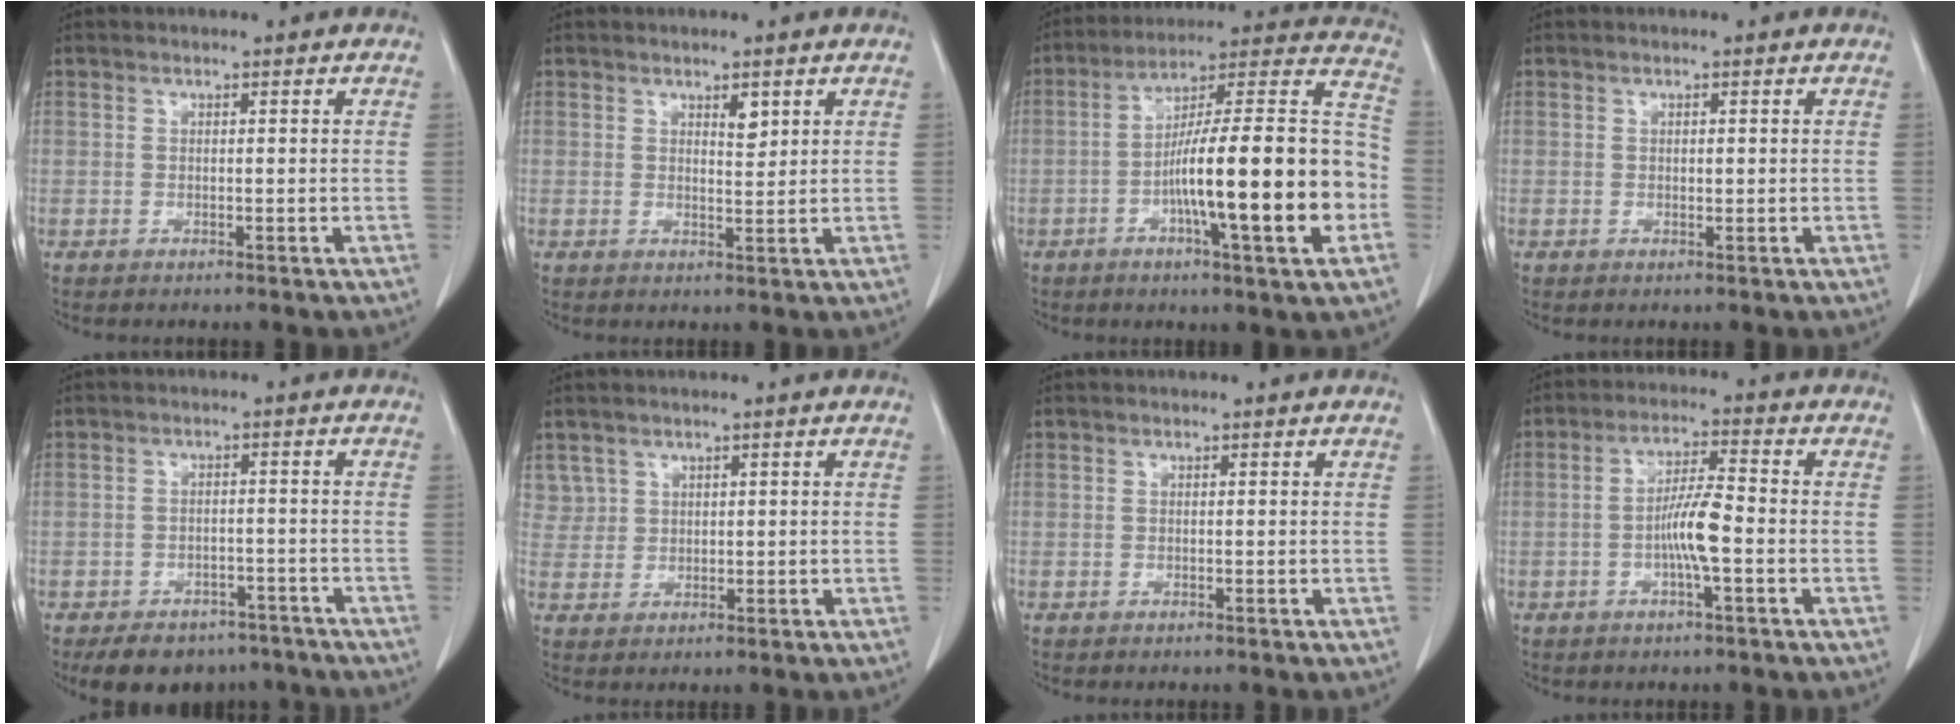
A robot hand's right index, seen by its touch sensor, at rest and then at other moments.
{"total": 2.2, "force": [1.3, 0.7, 1.6], "torque": [-0.028, -0.006, 0.022]}
{"total": 22.1, "force": [-5.4, 1.8, 21.4], "torque": [-0.299, 0.013, -0.085]}
{"total": 0.6, "force": [0.1, 0.3, 0.5], "torque": [-0.008, -0.001, 0.003]}
{"total": 9.8, "force": [-7.5, 5.6, 2.8], "torque": [-0.031, 0.003, -0.096]}
{"total": 3.2, "force": [1.9, 2.6, -0.1], "torque": [0.011, 0.006, 0.037]}
{"total": 0.0}
{"total": 6.1, "force": [-1.5, 0.5, 5.8], "torque": [-0.118, 0.006, -0.028]}